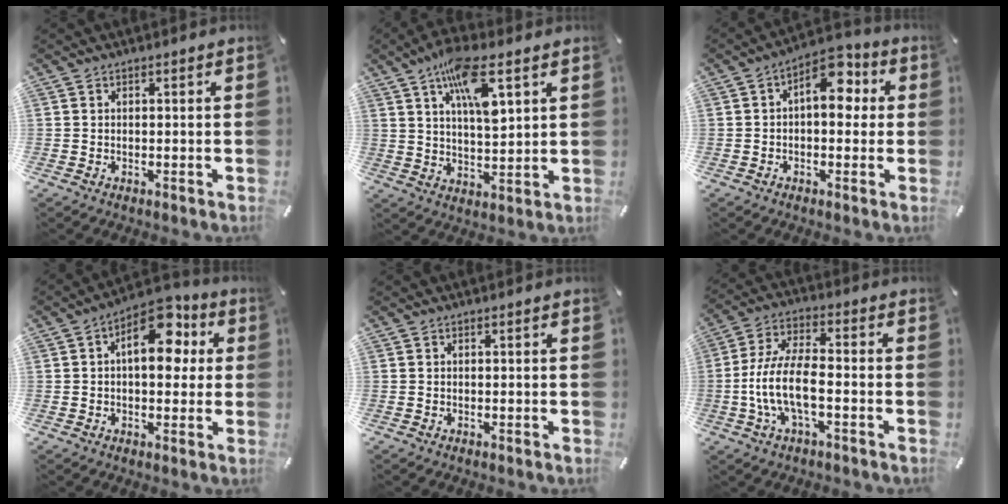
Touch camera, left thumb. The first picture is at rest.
{"total": 12.1, "force": [6.4, 4.1, 9.4], "torque": [-0.160, -0.019, 0.110]}
{"total": 9.5, "force": [2.5, 5.4, 7.4], "torque": [-0.096, -0.014, 0.037]}
{"total": 12.2, "force": [3.3, 7.1, 9.4], "torque": [-0.116, -0.016, 0.053]}
{"total": 0.0}
{"total": 11.4, "force": [-3.0, 4.7, 9.9], "torque": [-0.208, -0.003, -0.055]}